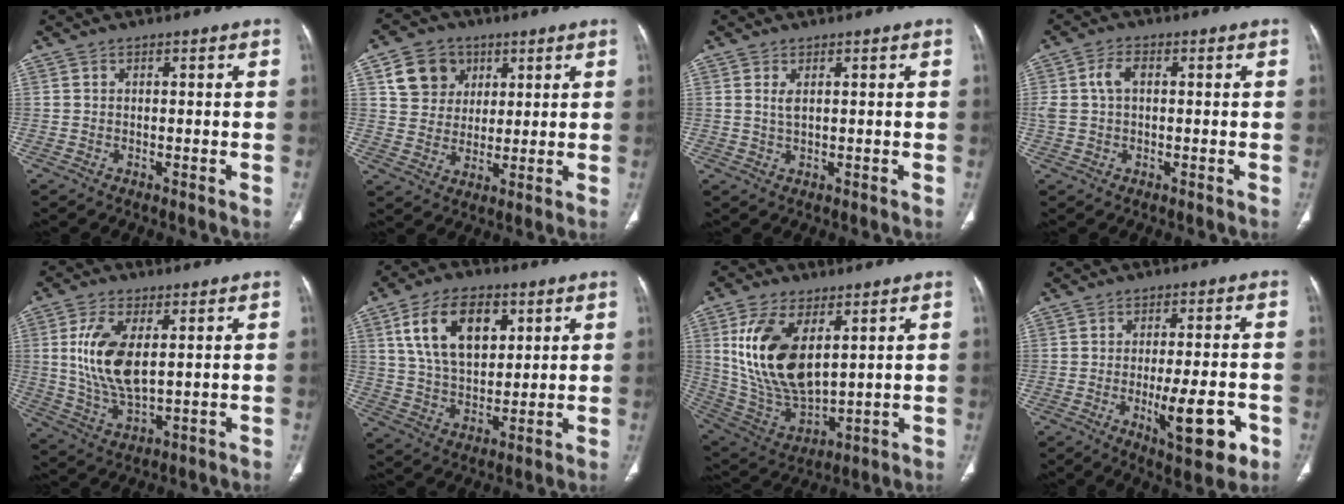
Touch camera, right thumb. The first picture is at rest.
{"total": 9.7, "force": [4.0, 8.2, 3.3], "torque": [-0.029, -0.006, 0.074]}
{"total": 1.9, "force": [0.7, 0.8, 1.6], "torque": [-0.034, -0.003, 0.020]}
{"total": 4.7, "force": [0.7, 3.0, 3.5], "torque": [-0.080, 0.014, 0.015]}
{"total": 12.1, "force": [2.4, 5.9, 10.3], "torque": [-0.206, -0.016, 0.054]}
{"total": 15.1, "force": [5.8, 9.1, 10.6], "torque": [-0.158, -0.016, 0.111]}
{"total": 18.0, "force": [5.5, 9.5, 14.2], "torque": [-0.263, -0.026, 0.122]}
{"total": 11.1, "force": [-3.4, 3.4, 10.0], "torque": [-0.140, -0.003, -0.044]}